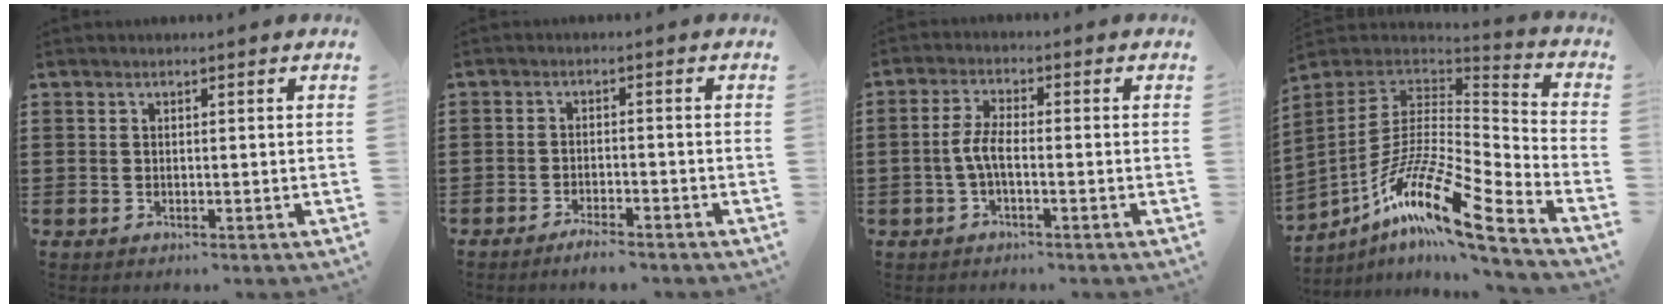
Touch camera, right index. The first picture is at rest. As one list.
[{"total": 2.3, "force": [-2.1, 0.2, 0.8], "torque": [-0.016, 0.004, -0.041]}, {"total": 4.0, "force": [-1.1, 1.2, 3.7], "torque": [-0.094, -0.005, -0.030]}, {"total": 15.6, "force": [-9.7, 3.1, 11.8], "torque": [-0.239, 0.002, -0.187]}]